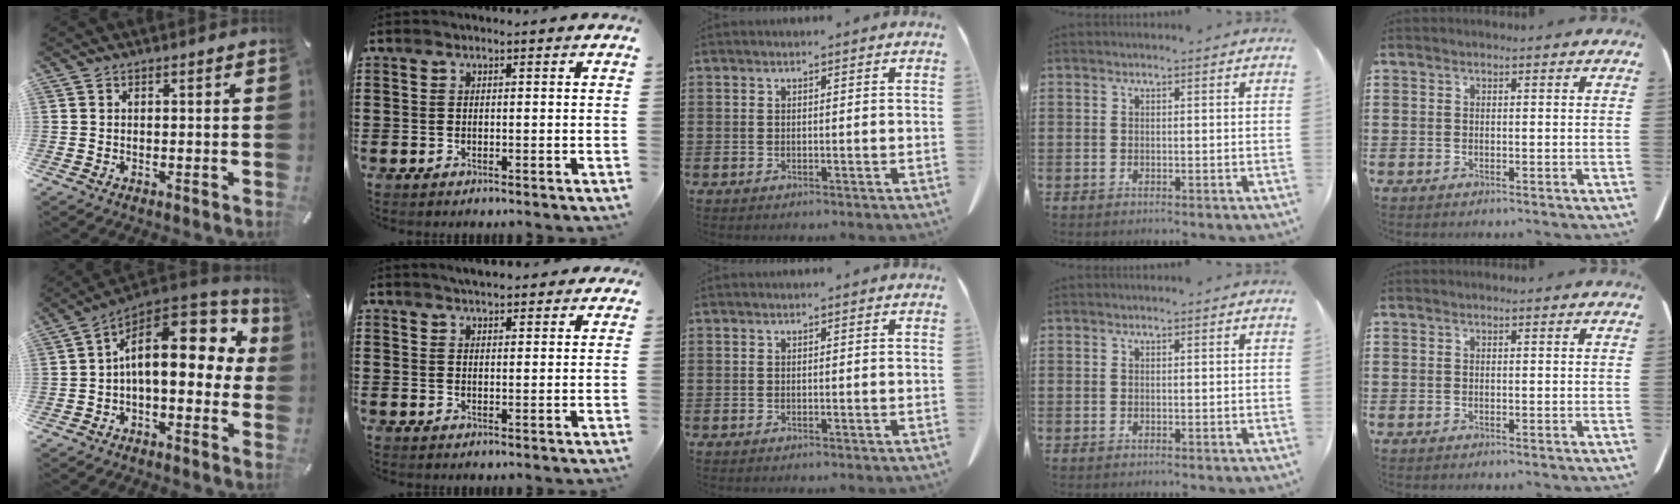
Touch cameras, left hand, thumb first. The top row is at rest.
{"thumb": {"total": 18.0, "force": [4.4, 9.7, 14.6], "torque": [-0.223, -0.031, 0.076]}, "index": {"total": 3.1, "force": [3.0, 0.5, 0.7], "torque": [-0.020, 0.000, 0.055]}}